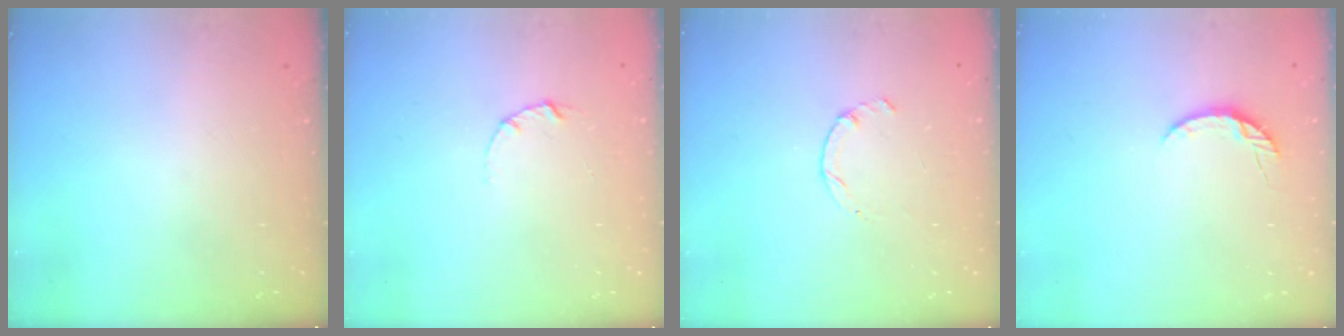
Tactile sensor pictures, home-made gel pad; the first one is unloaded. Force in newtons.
{"total": 2.1, "press": 2.1, "slide": 0.1}
{"total": 1.3, "press": 1.2, "slide": 0.4}
{"total": 4.6, "press": 4.6, "slide": 0.6}